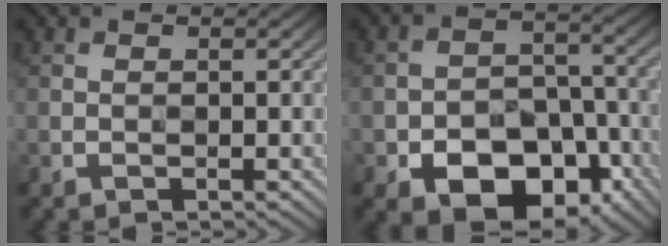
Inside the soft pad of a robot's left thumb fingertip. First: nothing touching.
{"total": 13.1, "force": [-7.0, 7.9, 7.8], "torque": [-0.129, -0.022, -0.112]}